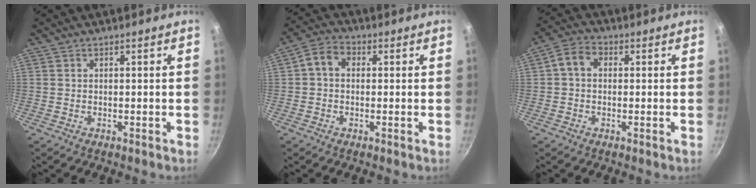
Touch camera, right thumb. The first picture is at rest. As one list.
[{"total": 4.9, "force": [0.4, 3.8, 3.1], "torque": [-0.051, 0.015, -0.007]}, {"total": 4.7, "force": [0.4, 3.6, 3.1], "torque": [-0.053, 0.015, -0.006]}]